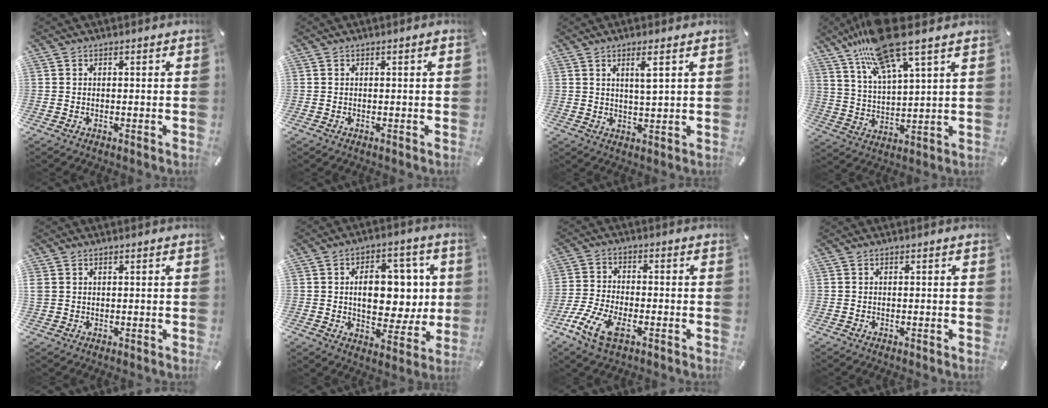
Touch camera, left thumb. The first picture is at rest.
{"total": 0.6, "force": [0.1, 0.0, 0.6], "torque": [-0.011, 0.002, 0.001]}
{"total": 4.4, "force": [2.2, 0.3, 3.8], "torque": [-0.072, -0.004, 0.032]}
{"total": 15.1, "force": [11.3, 3.1, 9.6], "torque": [-0.199, -0.041, 0.195]}
{"total": 1.3, "force": [0.8, 1.0, 0.2], "torque": [-0.007, 0.000, 0.015]}
{"total": 13.5, "force": [2.0, 9.1, 9.7], "torque": [-0.133, -0.002, 0.036]}
{"total": 8.3, "force": [-4.3, 3.7, 6.0], "torque": [-0.145, 0.000, -0.083]}
{"total": 0.0}